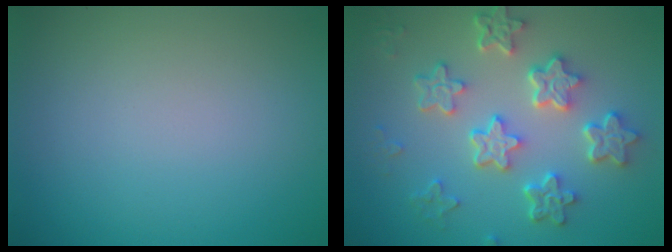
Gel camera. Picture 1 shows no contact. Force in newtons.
{"total": 5.8, "press": 4.6, "slide": 3.6}